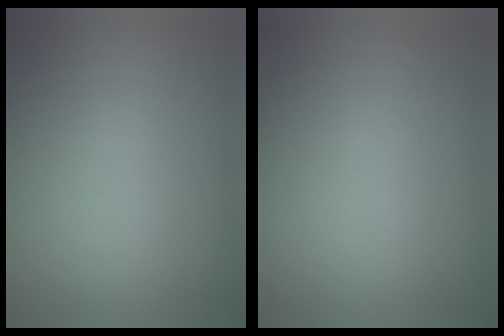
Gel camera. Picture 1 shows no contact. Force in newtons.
{"total": 0.0}